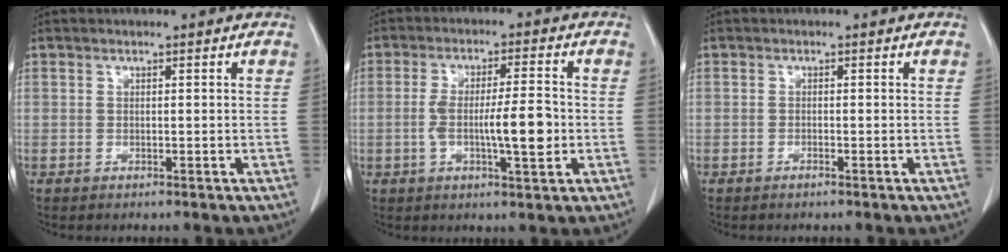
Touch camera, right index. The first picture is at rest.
{"total": 8.3, "force": [-1.3, 1.2, 8.1], "torque": [-0.142, 0.003, -0.022]}
{"total": 0.7, "force": [-0.6, 0.0, 0.4], "torque": [-0.012, -0.001, -0.010]}